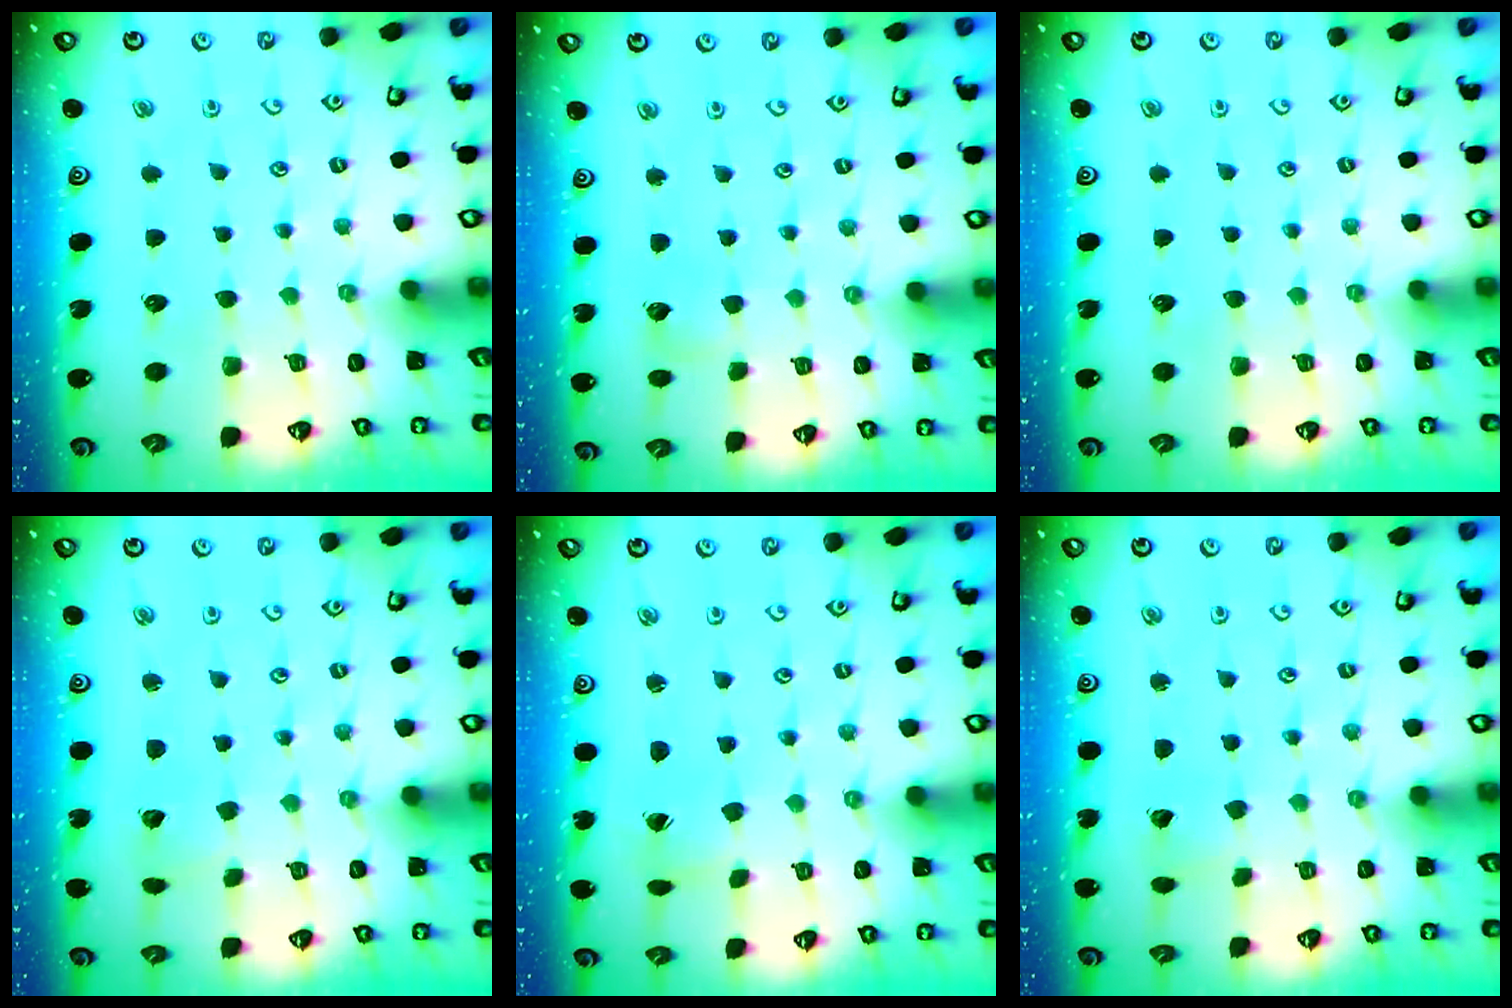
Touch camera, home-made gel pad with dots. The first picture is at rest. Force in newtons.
{"total": 3.0, "press": 3.0, "slide": 0.3}
{"total": 0.0}
{"total": 1.7, "press": 1.7, "slide": 0.1}
{"total": 0.8, "press": 0.8, "slide": 0.0}
{"total": 2.3, "press": 2.3, "slide": 0.1}